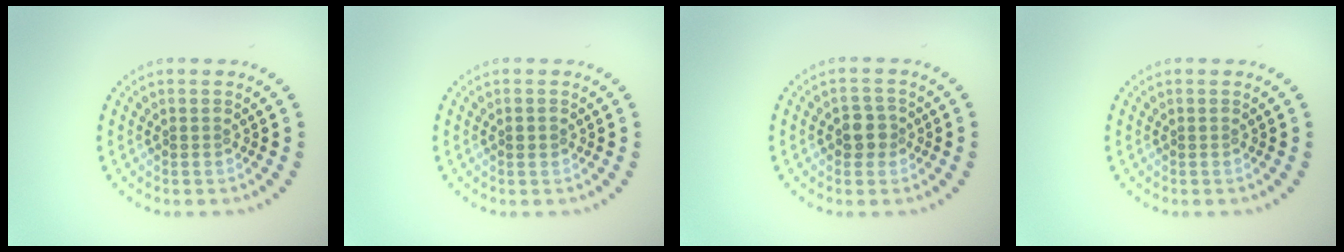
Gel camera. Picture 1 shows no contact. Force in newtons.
{"total": 0.8, "press": 0.8, "slide": 0.1}
{"total": 2.1, "press": 1.9, "slide": 0.8}
{"total": 0.0}